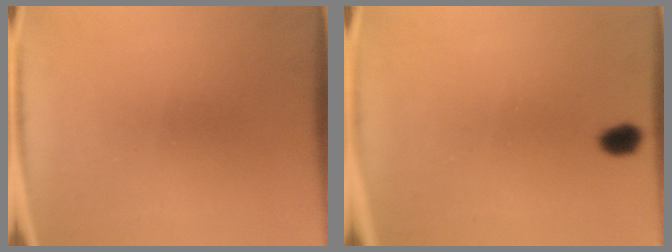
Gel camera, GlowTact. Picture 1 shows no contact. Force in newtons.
{"total": 2.4}